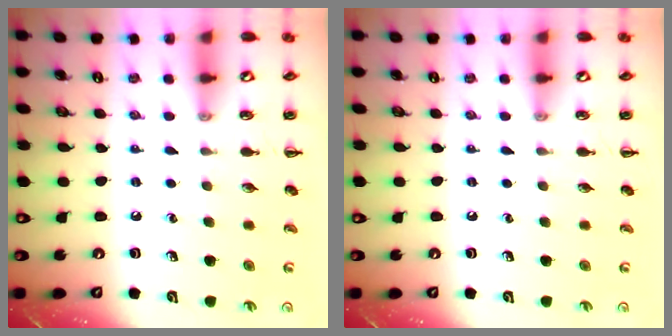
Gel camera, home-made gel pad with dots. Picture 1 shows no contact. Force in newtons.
{"total": 0.0}